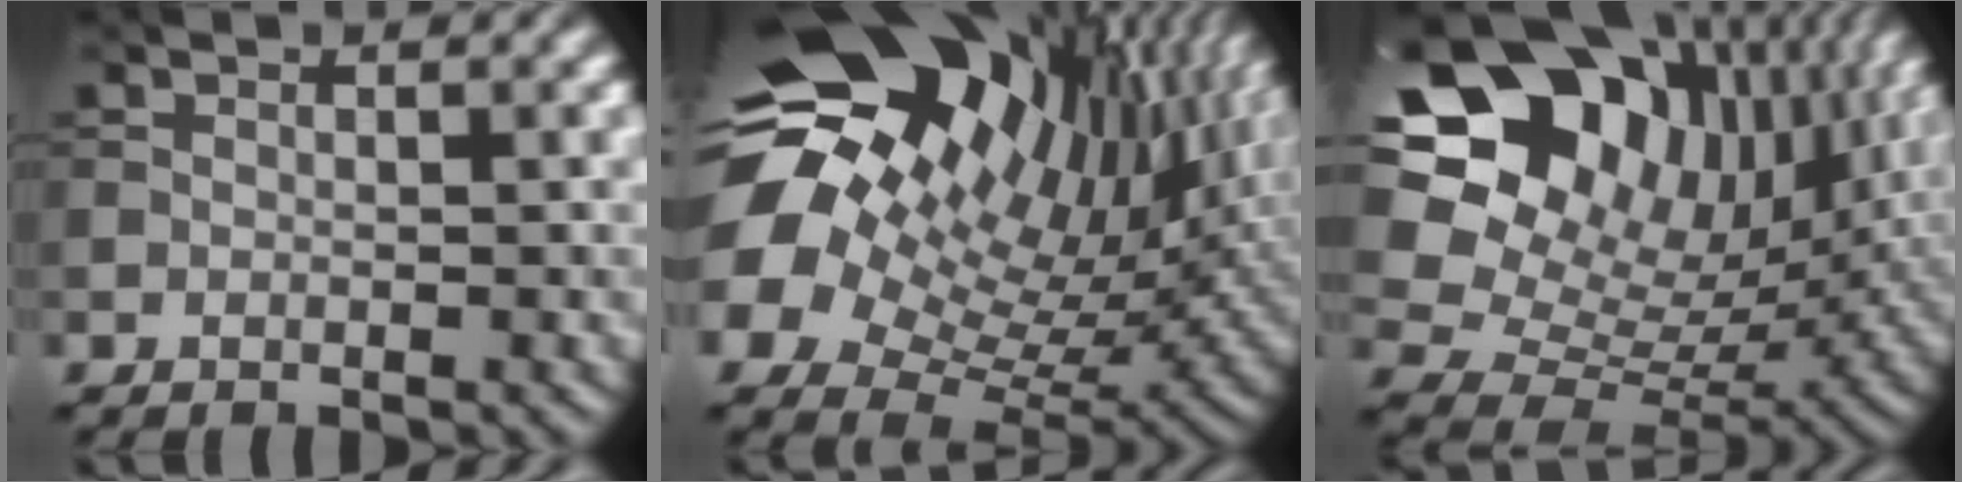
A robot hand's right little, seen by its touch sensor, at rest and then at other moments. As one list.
[{"total": 17.4, "force": [6.4, 10.5, 12.4], "torque": [-0.219, 0.016, 0.120]}, {"total": 15.9, "force": [6.8, 11.1, 9.2], "torque": [-0.196, 0.048, 0.118]}]